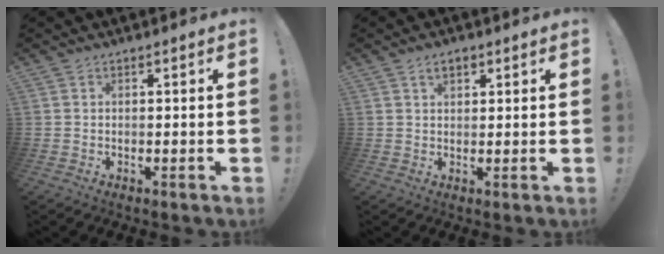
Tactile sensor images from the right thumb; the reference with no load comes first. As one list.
[{"total": 3.3, "force": [1.6, 2.0, 2.1], "torque": [-0.029, -0.001, 0.028]}]